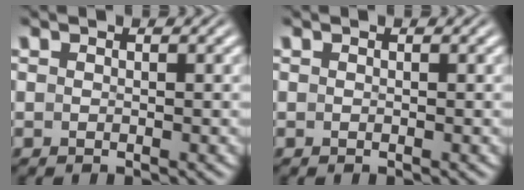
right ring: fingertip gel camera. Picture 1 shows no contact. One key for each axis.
{"total": 0.0}